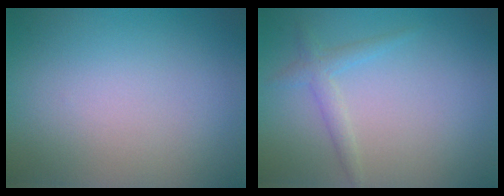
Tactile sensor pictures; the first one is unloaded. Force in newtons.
{"total": 1.6, "press": 1.6, "slide": 0.1}